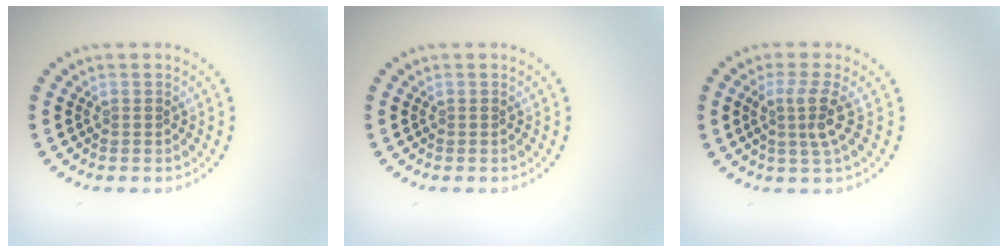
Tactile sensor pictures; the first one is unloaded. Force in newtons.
{"total": 0.0}
{"total": 2.7, "press": 2.0, "slide": 1.8}